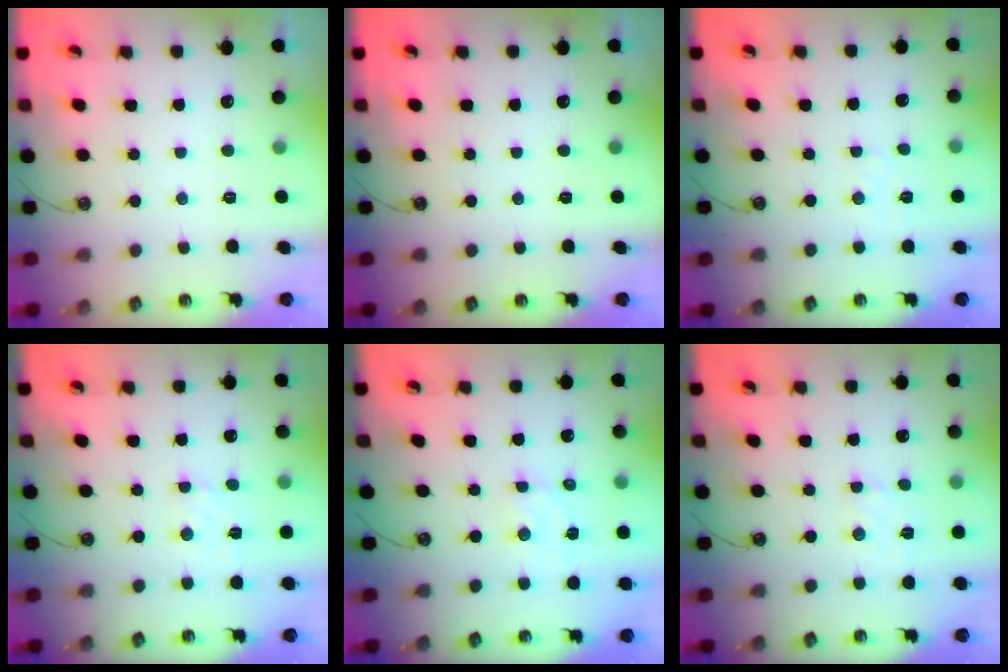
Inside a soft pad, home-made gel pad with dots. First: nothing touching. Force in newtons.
{"total": 0.0}
{"total": 2.5, "press": 2.5, "slide": 0.4}
{"total": 4.3, "press": 4.2, "slide": 0.5}
{"total": 2.9, "press": 2.9, "slide": 0.6}
{"total": 4.3, "press": 4.2, "slide": 0.5}